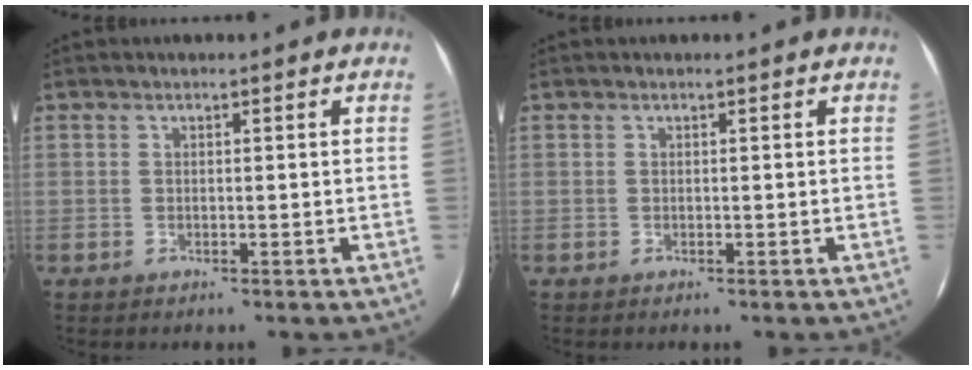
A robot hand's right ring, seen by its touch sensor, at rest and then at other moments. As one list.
[{"total": 0.0}]